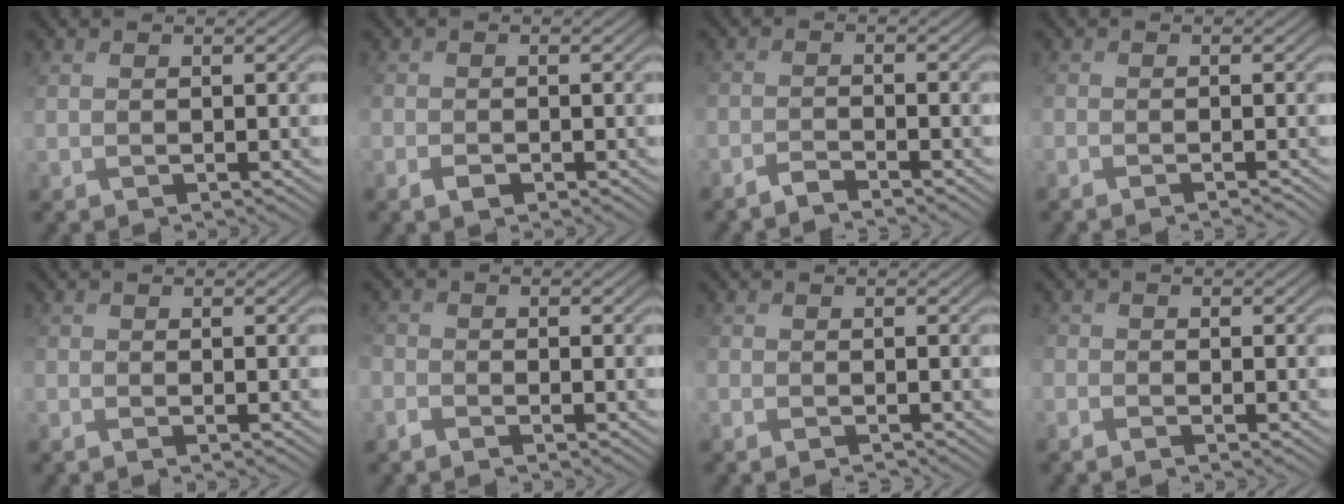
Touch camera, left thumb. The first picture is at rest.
{"total": 1.7, "force": [-1.0, 1.0, 0.9], "torque": [-0.020, -0.003, -0.021]}
{"total": 2.2, "force": [-2.0, 0.1, 0.8], "torque": [-0.018, -0.002, -0.047]}
{"total": 2.0, "force": [-1.7, 0.4, 1.0], "torque": [-0.013, -0.008, -0.032]}
{"total": 1.1, "force": [-0.9, 0.3, 0.6], "torque": [-0.016, -0.007, -0.022]}
{"total": 2.1, "force": [-1.7, 1.1, 0.7], "torque": [-0.019, -0.001, -0.045]}
{"total": 2.1, "force": [-1.8, 0.7, 0.8], "torque": [-0.018, -0.009, -0.037]}
{"total": 2.1, "force": [-1.7, 0.9, 0.7], "torque": [-0.017, -0.007, -0.041]}